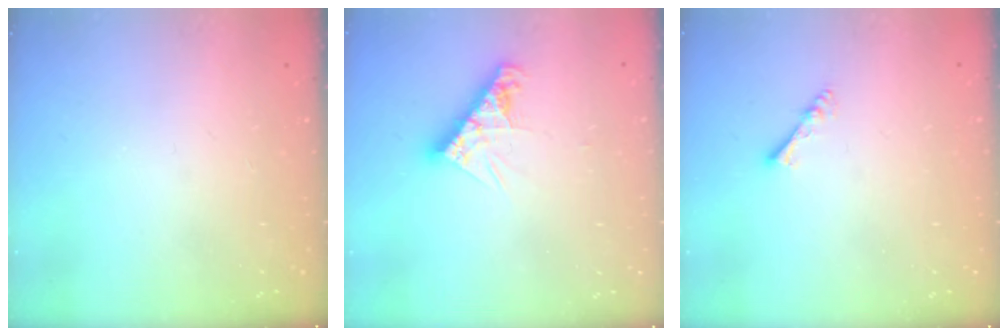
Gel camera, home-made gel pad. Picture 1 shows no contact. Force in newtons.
{"total": 9.2, "press": 9.2, "slide": 0.8}
{"total": 2.7, "press": 2.7, "slide": 0.4}